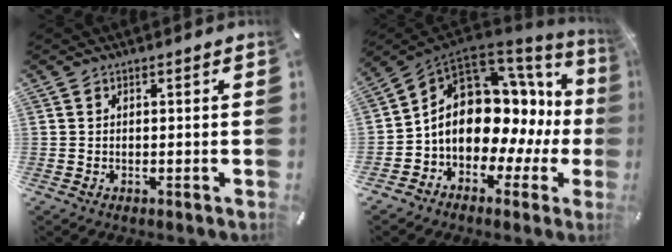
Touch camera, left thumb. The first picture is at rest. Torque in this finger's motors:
{"motor_torque": [1.92, 2.22, 1.87, 0.89, 0.50]}